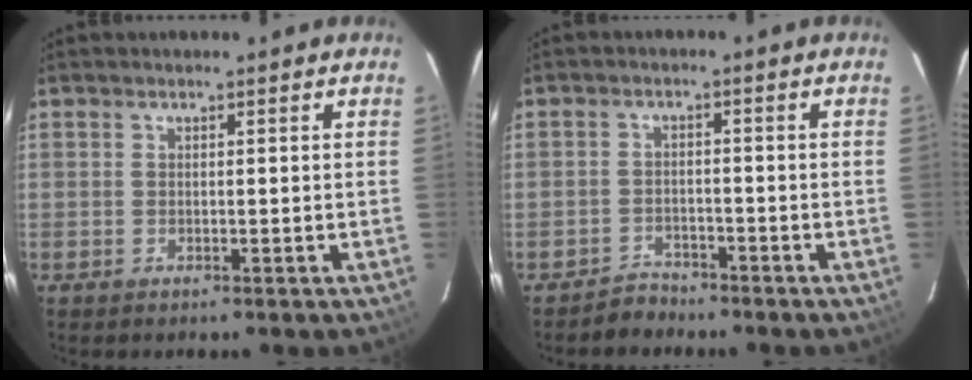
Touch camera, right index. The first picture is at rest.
{"total": 3.2, "force": [-2.8, 1.5, -0.2], "torque": [0.001, 0.010, -0.048]}